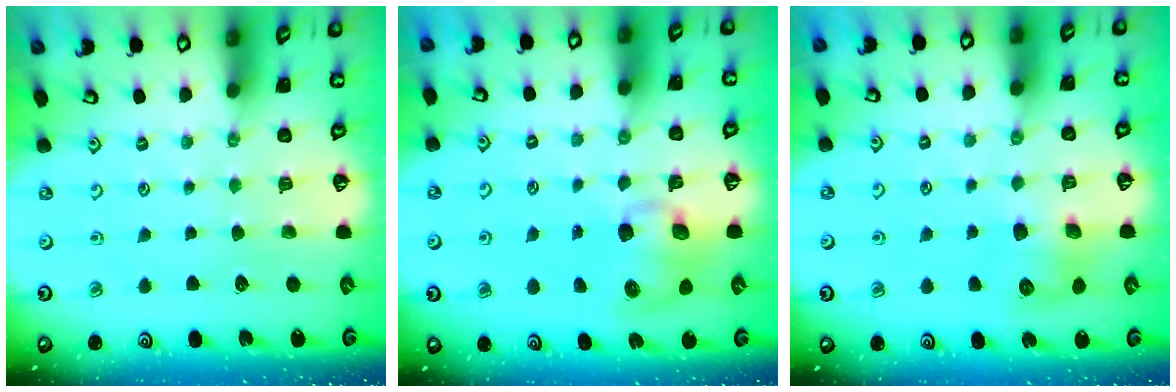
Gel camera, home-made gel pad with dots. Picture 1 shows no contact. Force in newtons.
{"total": 8.6, "press": 8.5, "slide": 1.5}
{"total": 8.4, "press": 8.4, "slide": 0.1}